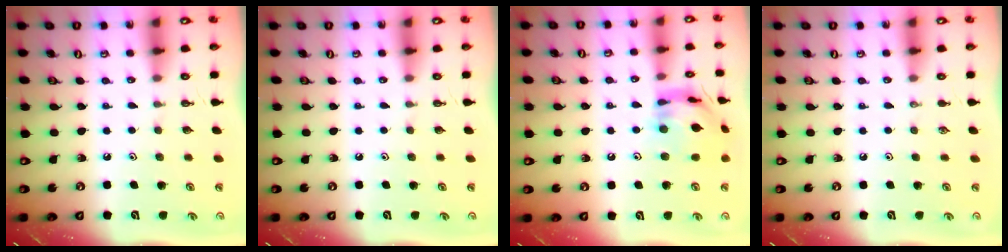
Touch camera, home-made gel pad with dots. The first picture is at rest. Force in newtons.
{"total": 0.0}
{"total": 14.1, "press": 14.0, "slide": 1.4}
{"total": 0.0}